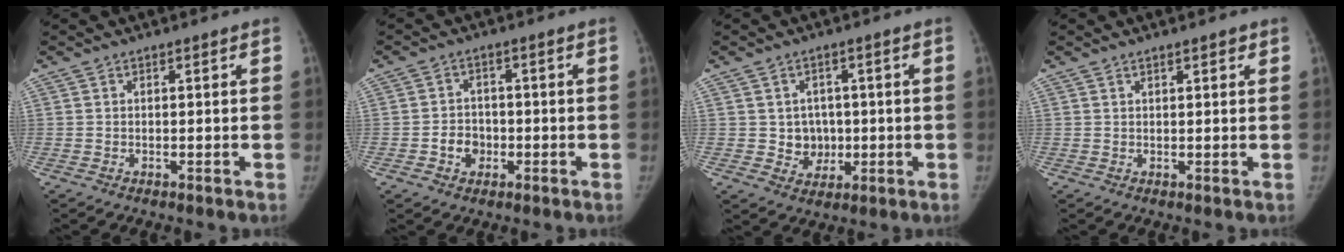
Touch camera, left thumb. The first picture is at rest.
{"total": 4.4, "force": [-1.4, 3.7, 2.0], "torque": [-0.011, 0.013, -0.024]}
{"total": 5.4, "force": [0.0, 4.9, 2.1], "torque": [0.000, 0.005, 0.006]}
{"total": 1.5, "force": [1.1, 0.5, 1.0], "torque": [-0.012, -0.004, 0.014]}